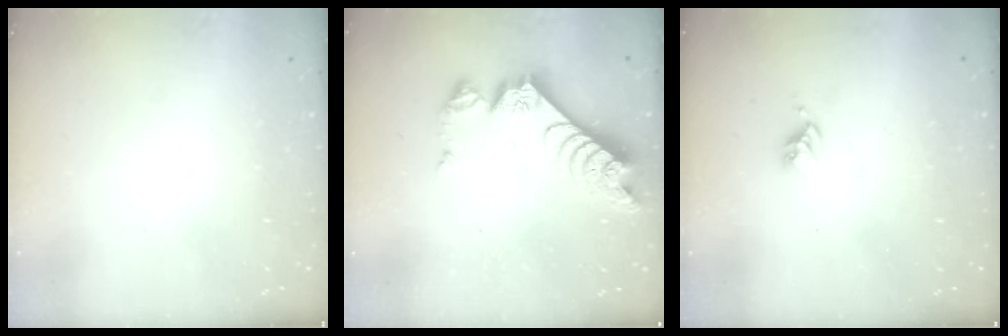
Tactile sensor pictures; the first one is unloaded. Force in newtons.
{"total": 10.1, "press": 10.0, "slide": 1.0}
{"total": 3.7, "press": 3.7, "slide": 0.6}